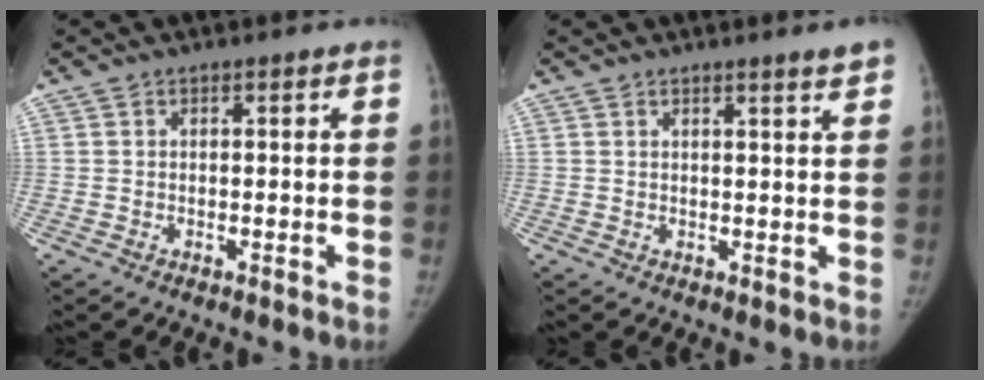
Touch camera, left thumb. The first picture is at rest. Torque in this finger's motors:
{"motor_torque": [-0.08, 0.08, -0.36, -0.18, 0.00]}